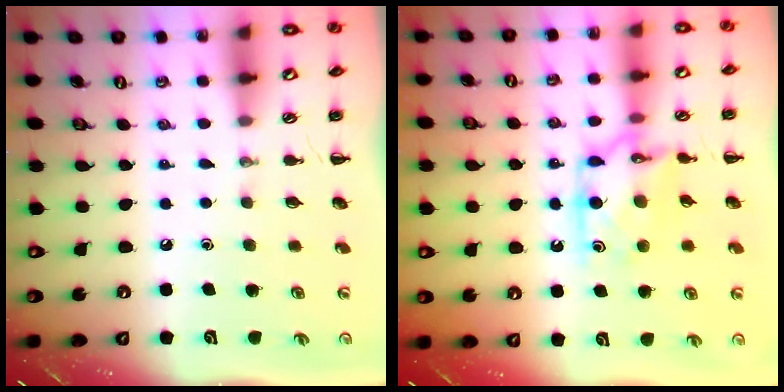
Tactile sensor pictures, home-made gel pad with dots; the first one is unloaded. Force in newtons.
{"total": 10.2, "press": 10.1, "slide": 0.5}